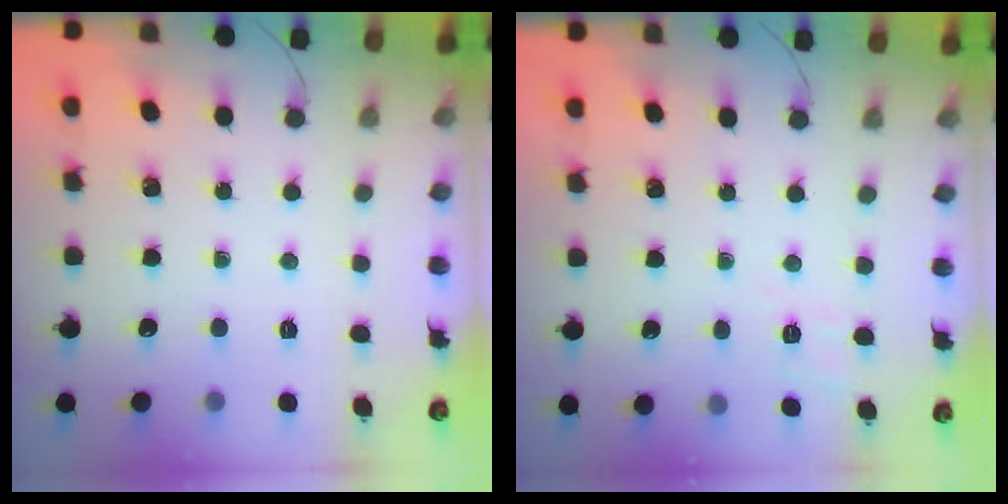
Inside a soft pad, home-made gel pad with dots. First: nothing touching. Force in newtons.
{"total": 2.3, "press": 1.4, "slide": 1.9}